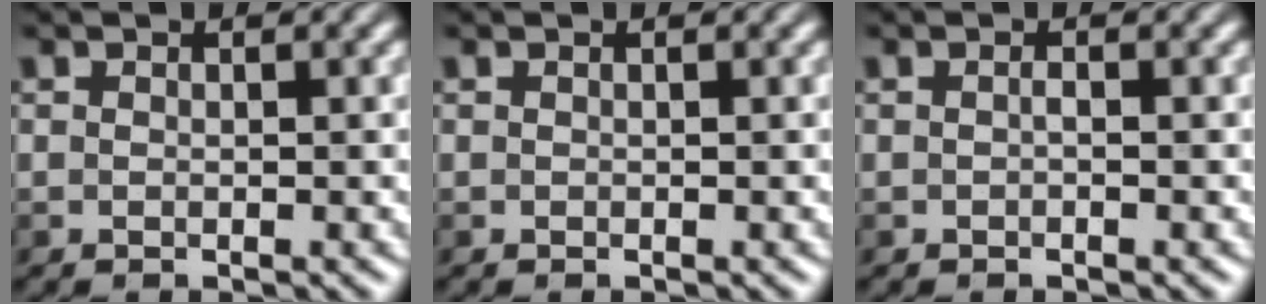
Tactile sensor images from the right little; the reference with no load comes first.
{"total": 0.0}
{"total": 0.0}